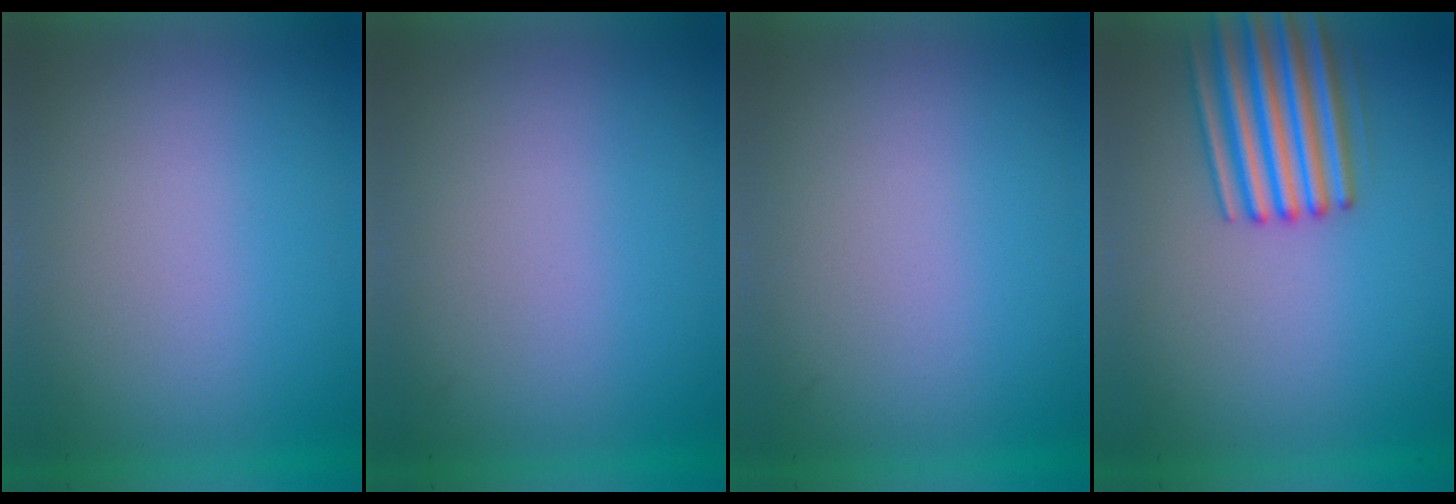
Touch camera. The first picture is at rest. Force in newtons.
{"total": 0.0}
{"total": 0.0}
{"total": 4.8}